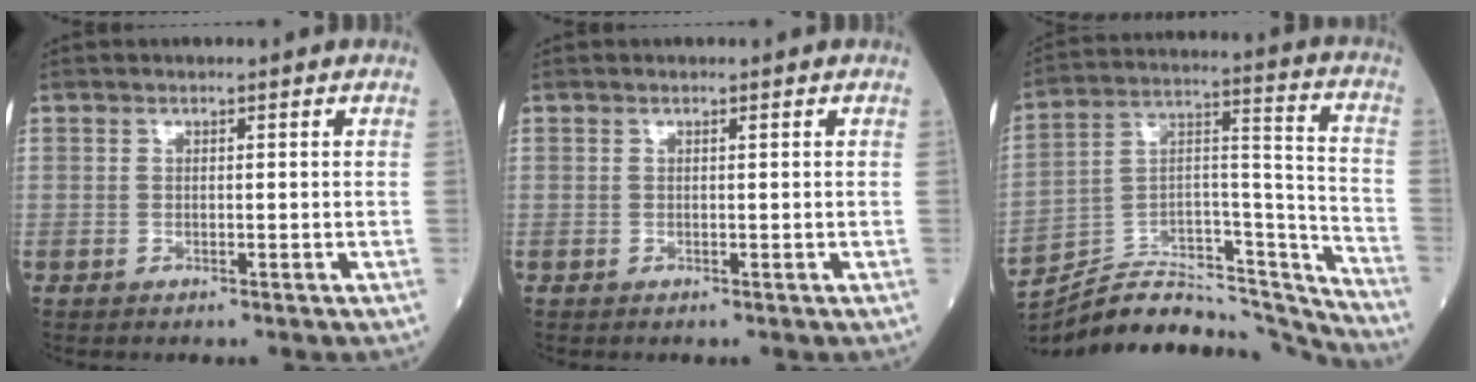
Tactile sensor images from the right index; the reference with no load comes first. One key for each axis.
{"total": 0.0}
{"total": 24.3, "fx": -23.1, "fy": 4.4, "fz": 5.9, "tx": -0.101, "ty": 0.044, "tz": -0.359}